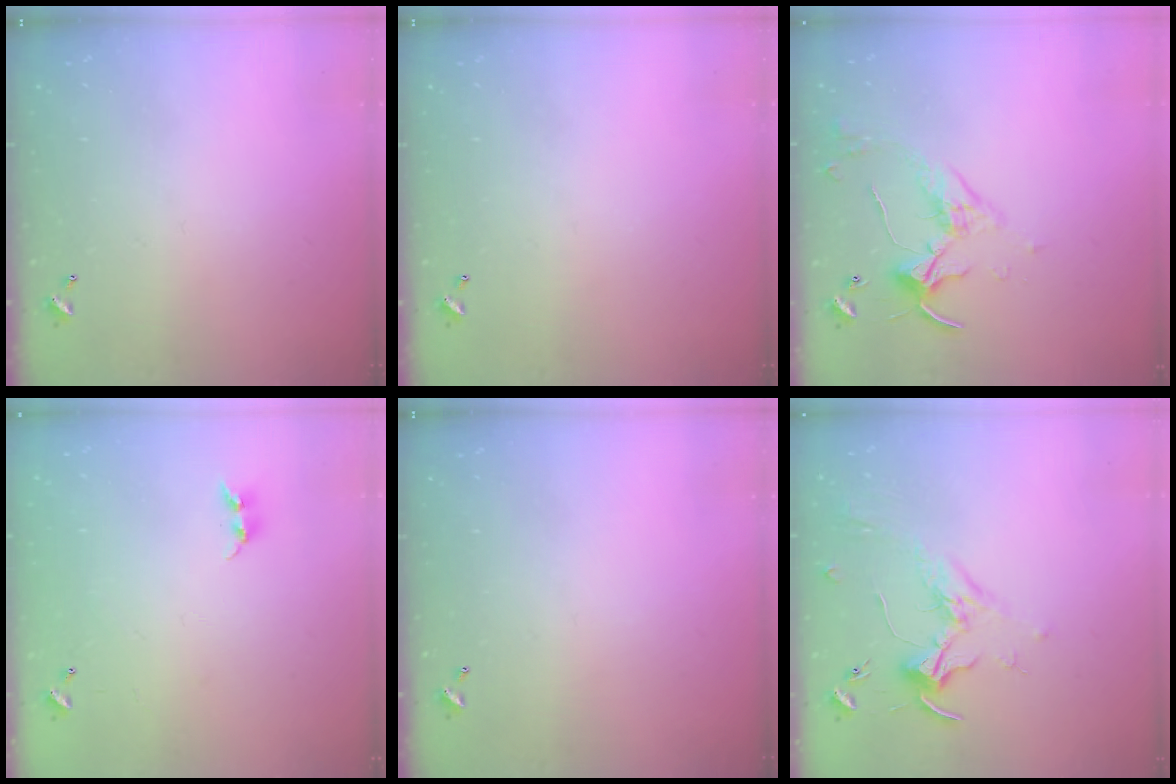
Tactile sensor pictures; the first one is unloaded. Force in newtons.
{"total": 0.0}
{"total": 3.9, "press": 3.9, "slide": 0.3}
{"total": 7.3, "press": 7.3, "slide": 0.5}
{"total": 0.0}
{"total": 1.7, "press": 1.5, "slide": 0.8}